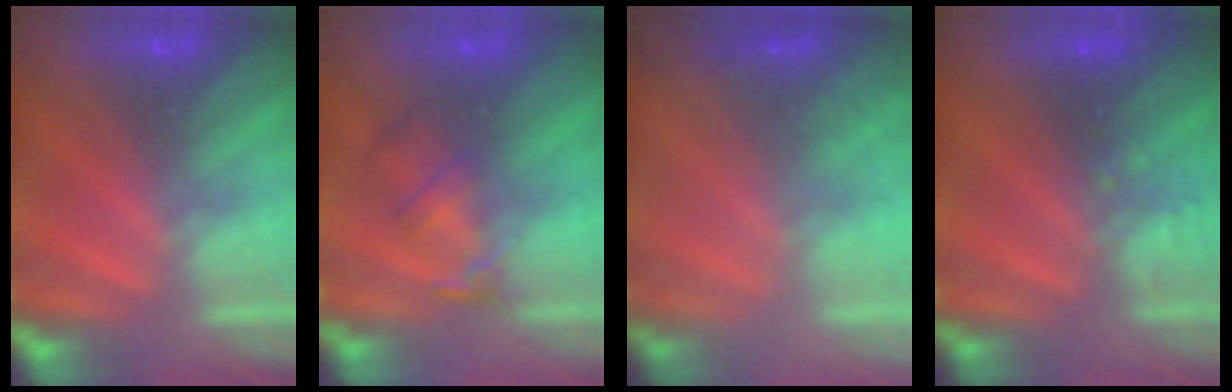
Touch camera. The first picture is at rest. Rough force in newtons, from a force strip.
{"total": 2.4}
{"total": 1.4}
{"total": 2.9}